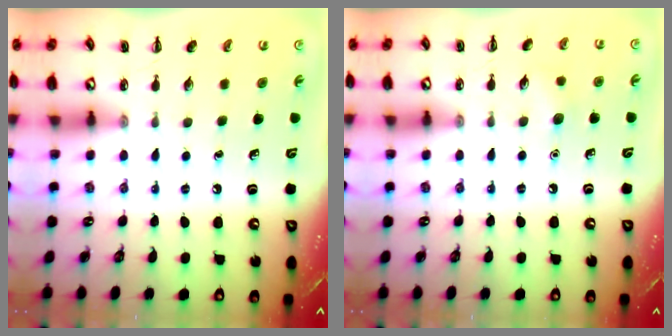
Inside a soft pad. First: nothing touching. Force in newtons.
{"total": 5.9, "press": 5.7, "slide": 1.4}